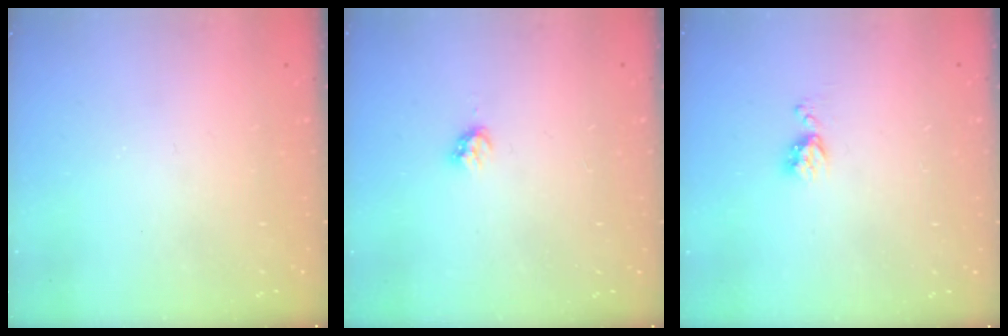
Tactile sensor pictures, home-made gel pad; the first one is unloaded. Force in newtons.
{"total": 2.8, "press": 2.7, "slide": 0.3}
{"total": 5.5, "press": 5.5, "slide": 0.7}